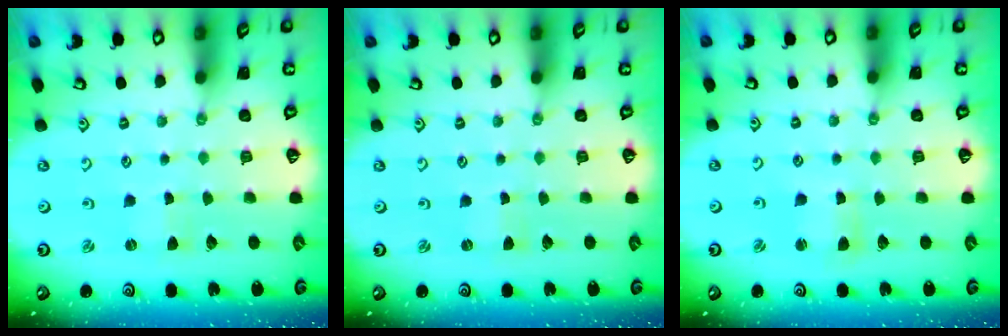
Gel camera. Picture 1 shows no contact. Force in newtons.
{"total": 0.0}
{"total": 3.2, "press": 3.2, "slide": 0.4}